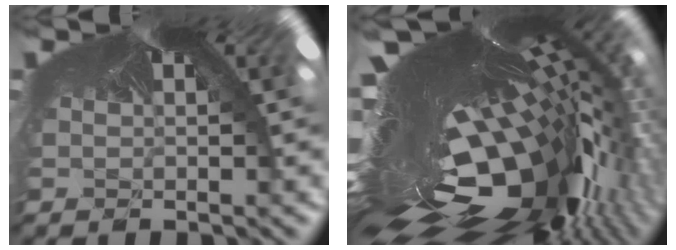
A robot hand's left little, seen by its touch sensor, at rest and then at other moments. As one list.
[{"total": 8.7, "force": [-7.4, 1.2, 4.4], "torque": [-0.090, -0.074, -0.088]}]